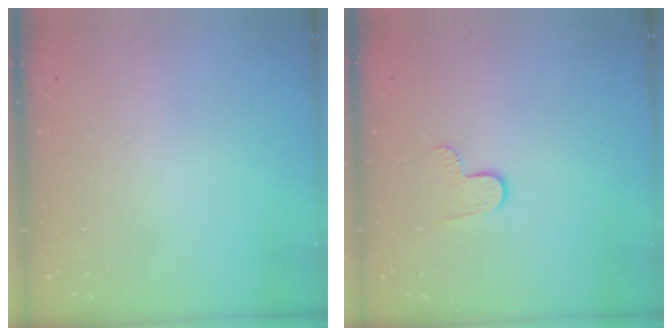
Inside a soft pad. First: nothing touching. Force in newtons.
{"total": 5.2, "press": 5.2, "slide": 0.5}